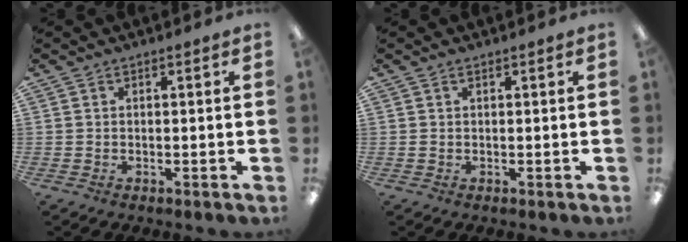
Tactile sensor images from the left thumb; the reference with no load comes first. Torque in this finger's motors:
{"motor_torque": [0.03, 0.15, -0.13, -0.15, -0.01]}